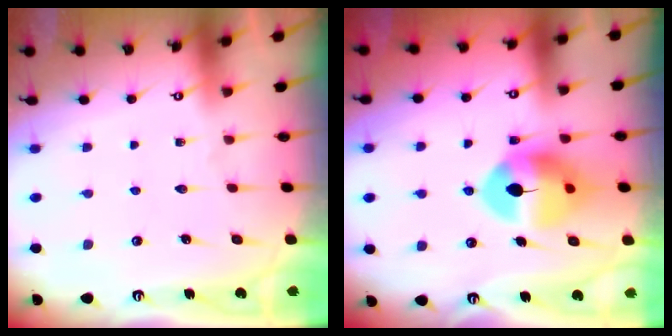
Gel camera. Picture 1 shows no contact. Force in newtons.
{"total": 11.2, "press": 11.0, "slide": 2.0}